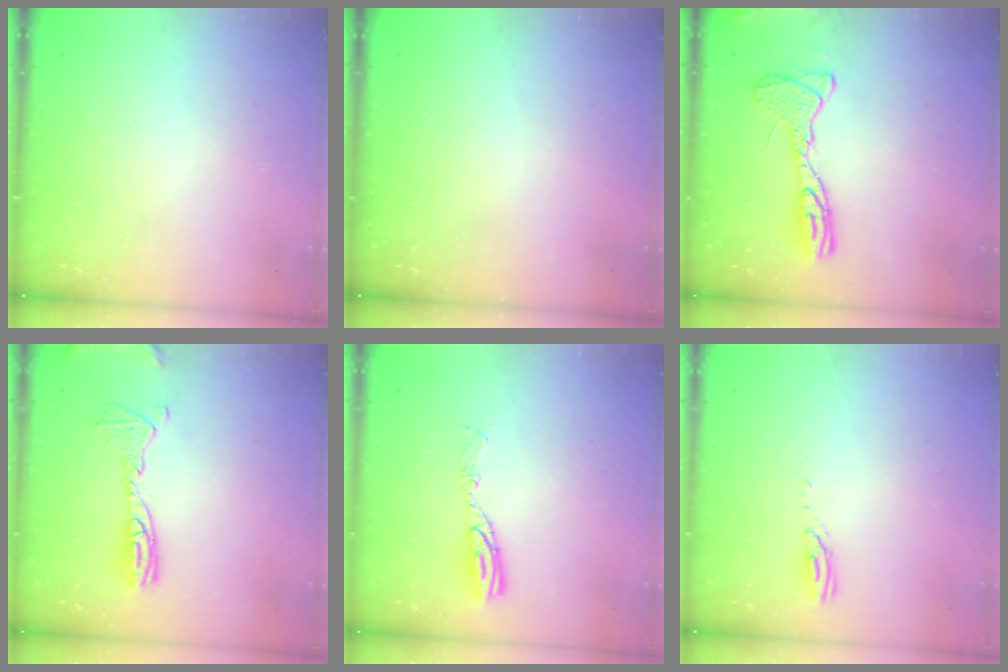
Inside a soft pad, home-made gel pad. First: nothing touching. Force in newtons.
{"total": 0.0}
{"total": 13.8, "press": 13.7, "slide": 1.3}
{"total": 14.6, "press": 12.8, "slide": 7.1}
{"total": 6.6, "press": 6.5, "slide": 0.7}
{"total": 3.0, "press": 2.9, "slide": 0.3}